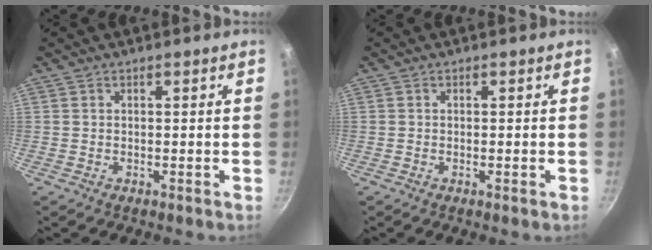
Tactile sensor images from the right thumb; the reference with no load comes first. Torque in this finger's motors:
{"motor_torque": [-0.21, -0.03, -0.48, 0.04, 0.00]}